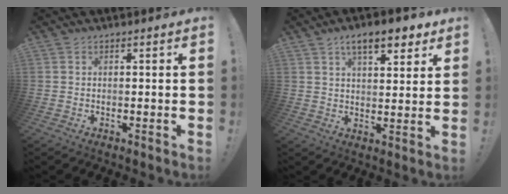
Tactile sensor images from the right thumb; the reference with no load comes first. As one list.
[{"total": 9.8, "force": [5.8, 3.6, 7.1], "torque": [-0.100, -0.022, 0.098]}]